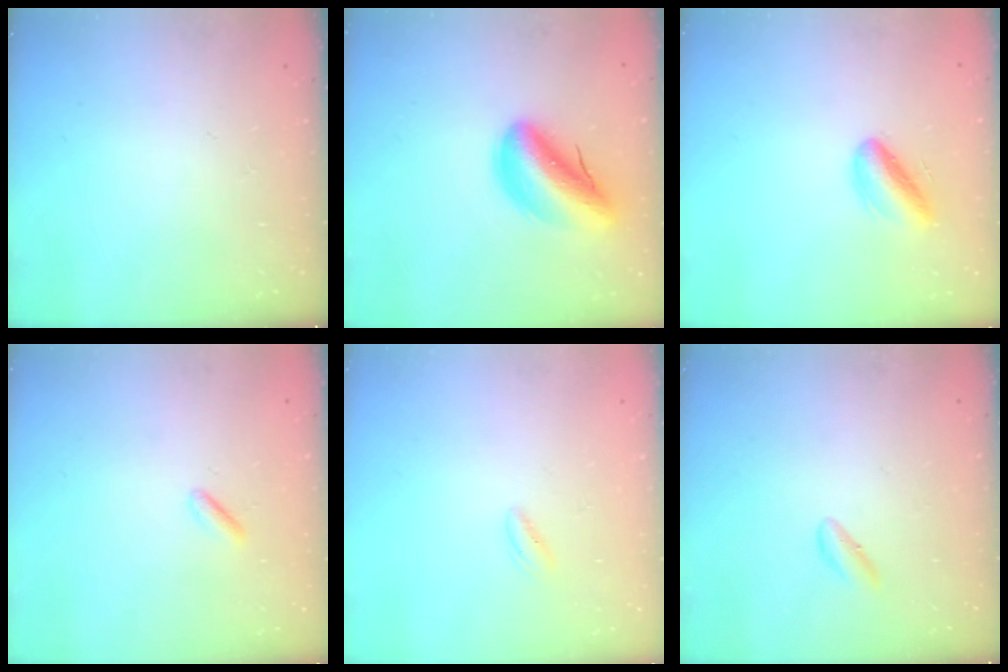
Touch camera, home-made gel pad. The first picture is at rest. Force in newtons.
{"total": 11.9, "press": 11.4, "slide": 3.3}
{"total": 7.5, "press": 7.2, "slide": 2.0}
{"total": 0.7, "press": 0.3, "slide": 0.6}
{"total": 1.0, "press": 0.9, "slide": 0.5}
{"total": 2.1, "press": 2.0, "slide": 0.7}